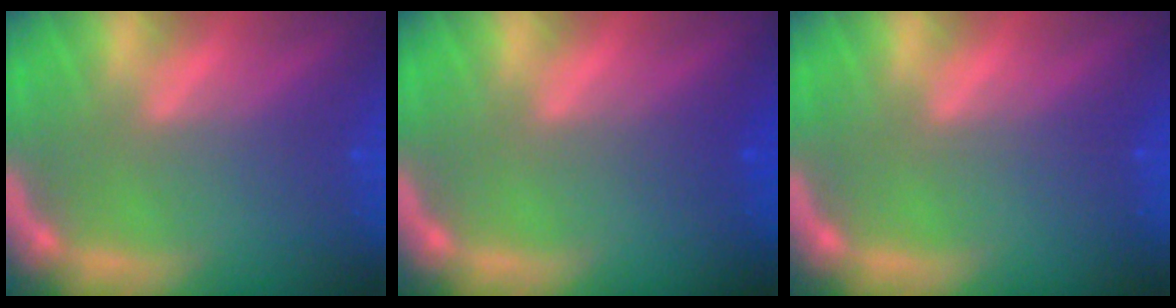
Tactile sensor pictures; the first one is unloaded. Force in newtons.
{"total": 0.9}
{"total": 0.0}